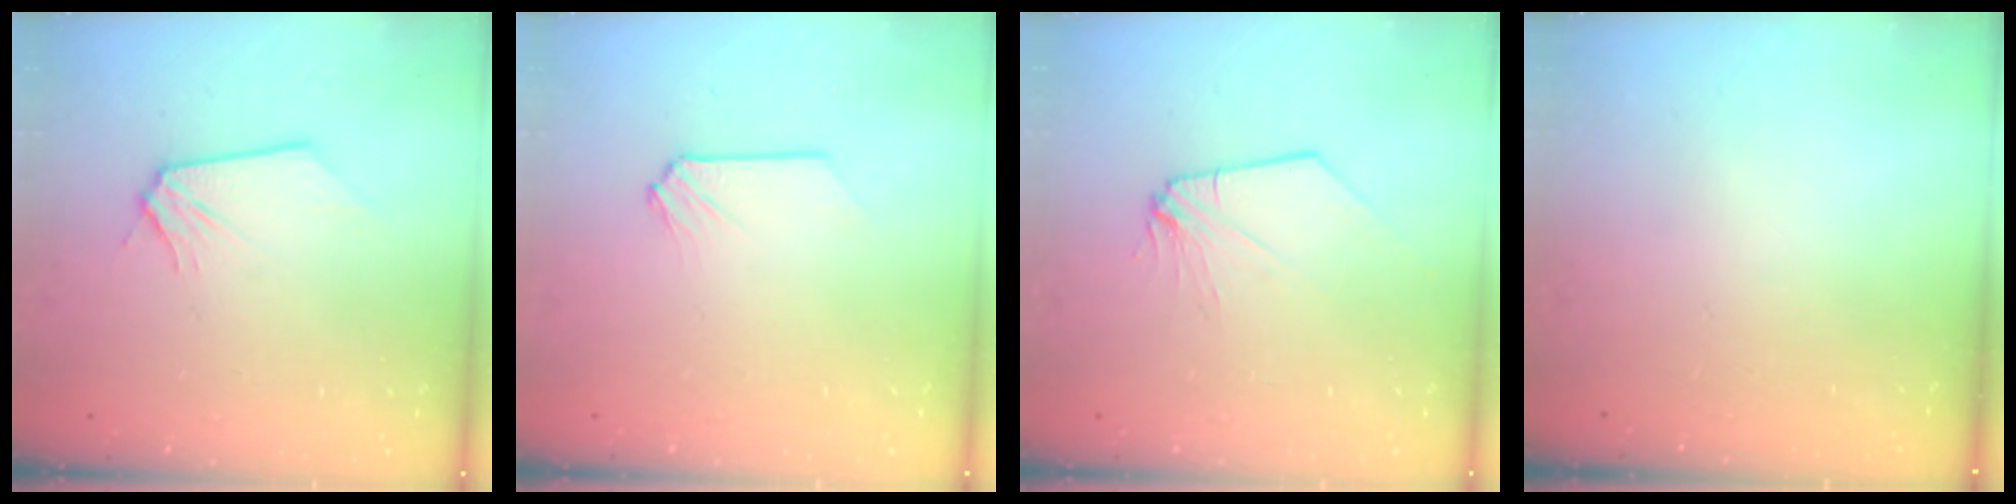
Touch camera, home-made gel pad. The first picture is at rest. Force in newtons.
{"total": 0.0}
{"total": 1.6, "press": 1.5, "slide": 0.4}
{"total": 0.0}